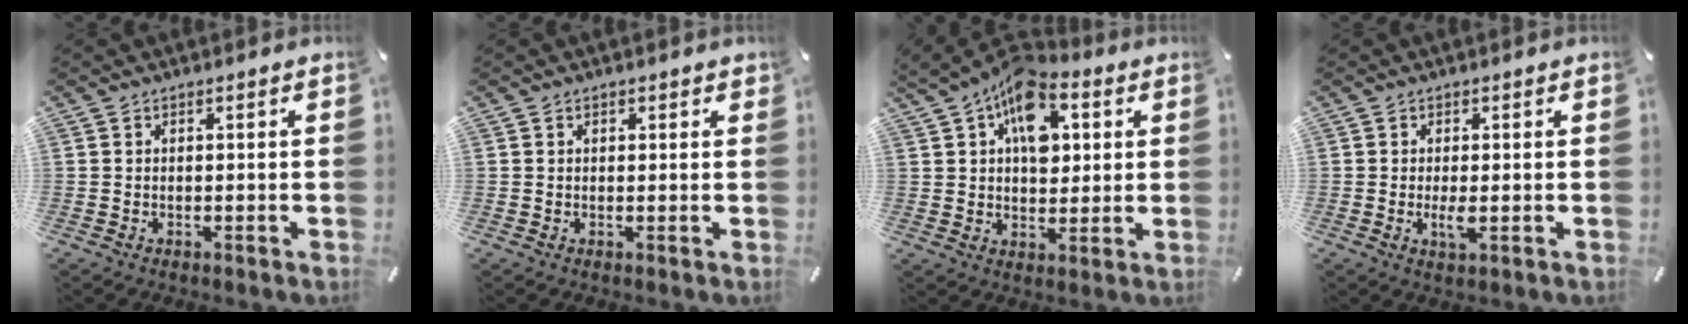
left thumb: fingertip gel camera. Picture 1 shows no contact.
{"total": 0.7, "force": [0.4, 0.6, 0.3], "torque": [0.003, -0.001, 0.006]}
{"total": 13.0, "force": [4.6, 8.8, 8.4], "torque": [-0.124, -0.013, 0.084]}
{"total": 3.3, "force": [-0.3, 1.1, 3.1], "torque": [-0.067, -0.009, -0.008]}